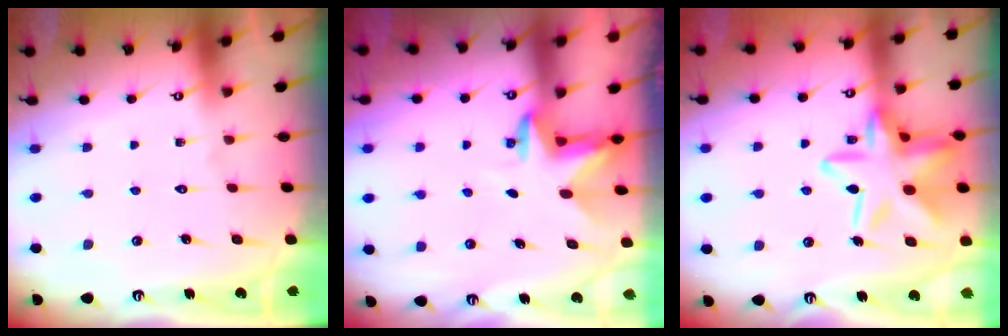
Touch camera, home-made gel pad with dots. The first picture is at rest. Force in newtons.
{"total": 3.1, "press": 3.0, "slide": 0.7}
{"total": 19.2, "press": 19.2, "slide": 1.5}